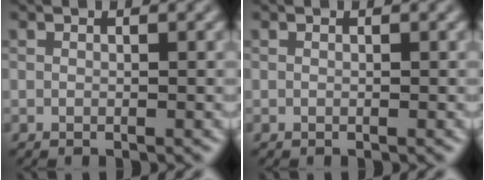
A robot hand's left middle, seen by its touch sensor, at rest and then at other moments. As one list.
[{"total": 0.0}]